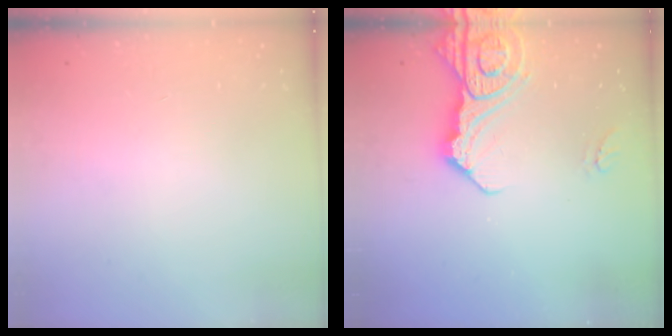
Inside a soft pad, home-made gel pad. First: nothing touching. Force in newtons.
{"total": 13.9, "press": 13.9, "slide": 1.5}